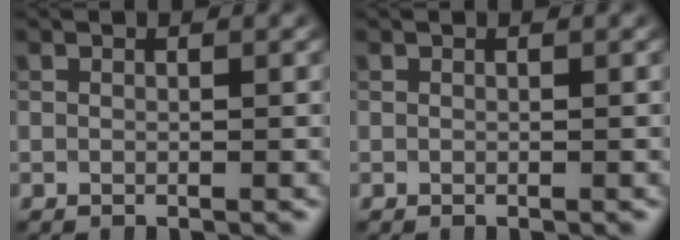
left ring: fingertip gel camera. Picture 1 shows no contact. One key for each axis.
{"total": 0.0}